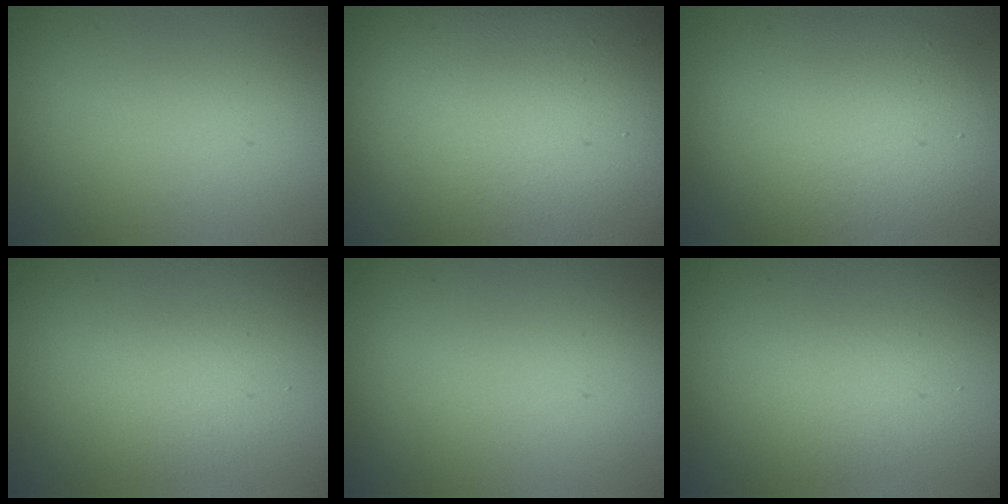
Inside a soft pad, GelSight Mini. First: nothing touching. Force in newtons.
{"total": 23.6, "press": 23.5, "slide": 1.6}
{"total": 8.5, "press": 8.5, "slide": 0.5}
{"total": 2.0, "press": 2.0, "slide": 0.1}
{"total": 0.0}
{"total": 2.0, "press": 2.0, "slide": 0.1}